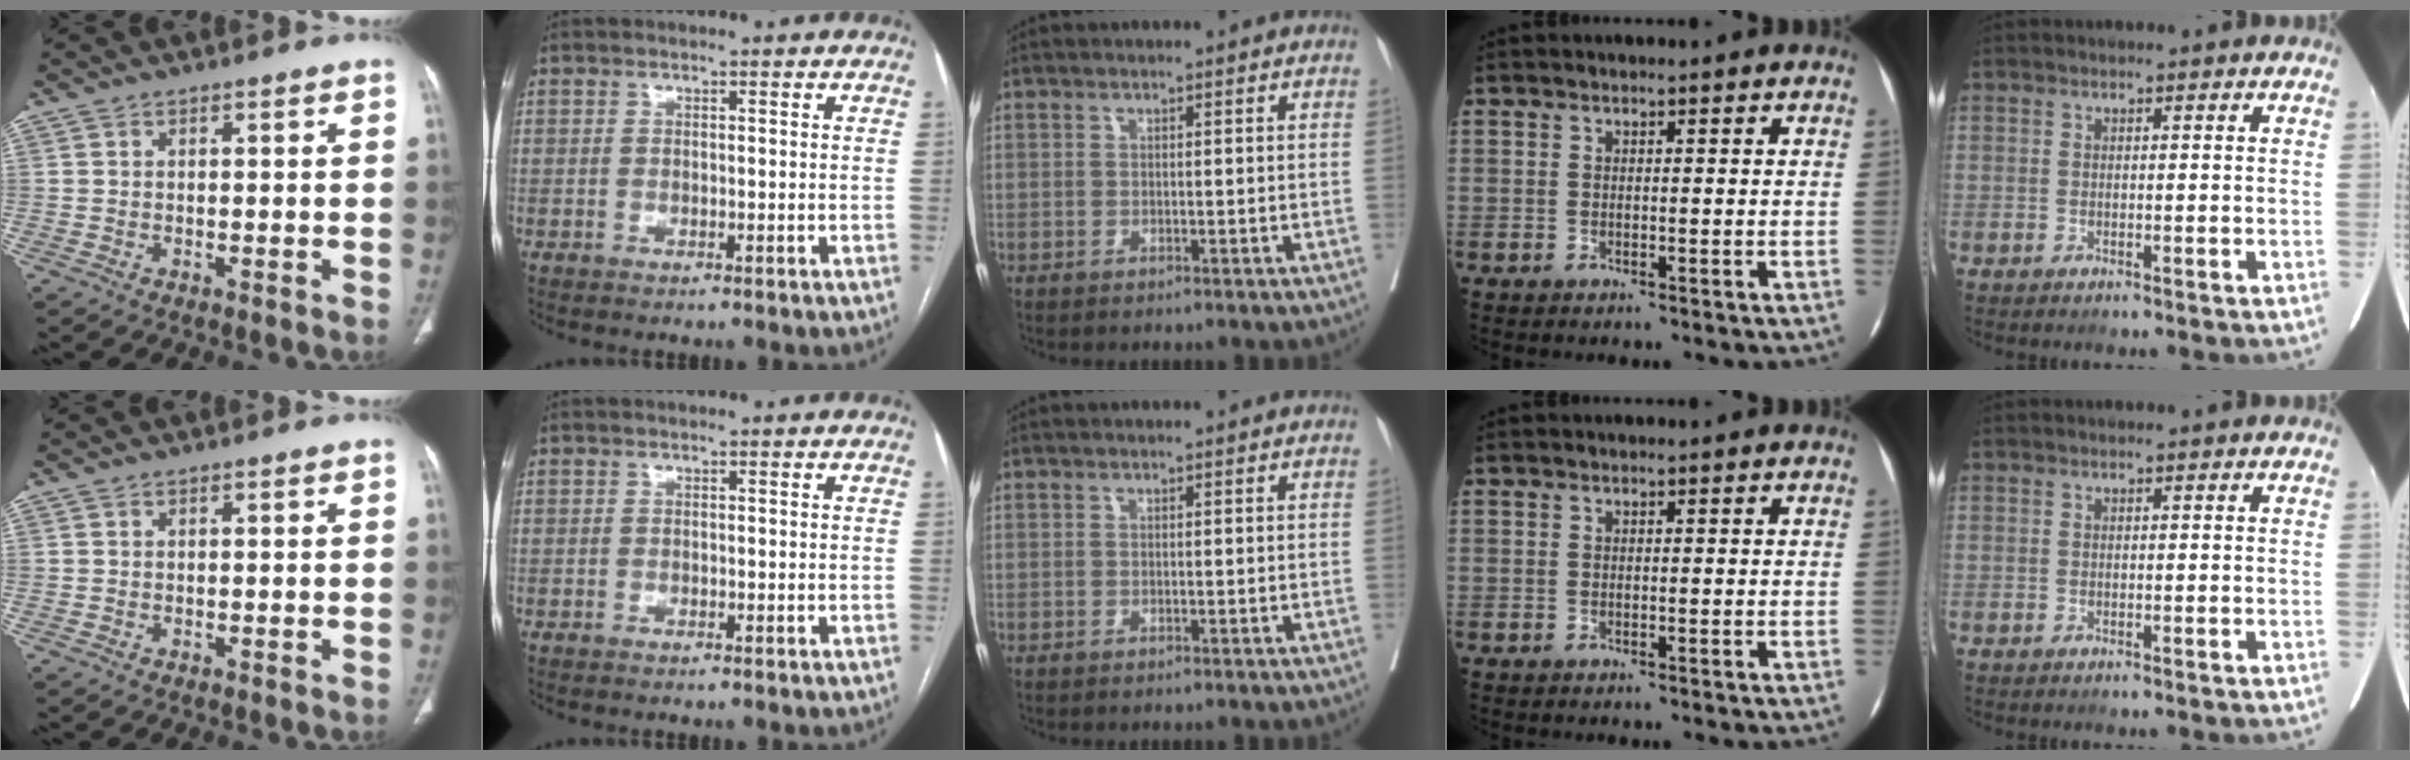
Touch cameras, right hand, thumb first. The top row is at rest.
{}